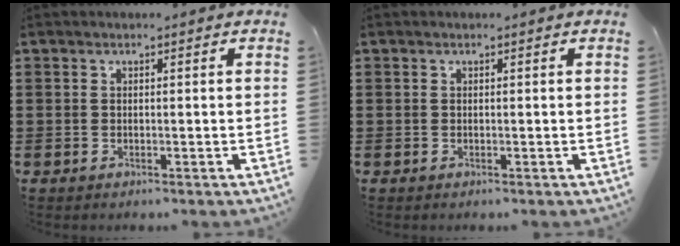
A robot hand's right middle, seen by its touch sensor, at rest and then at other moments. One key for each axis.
{"total": 0.0}